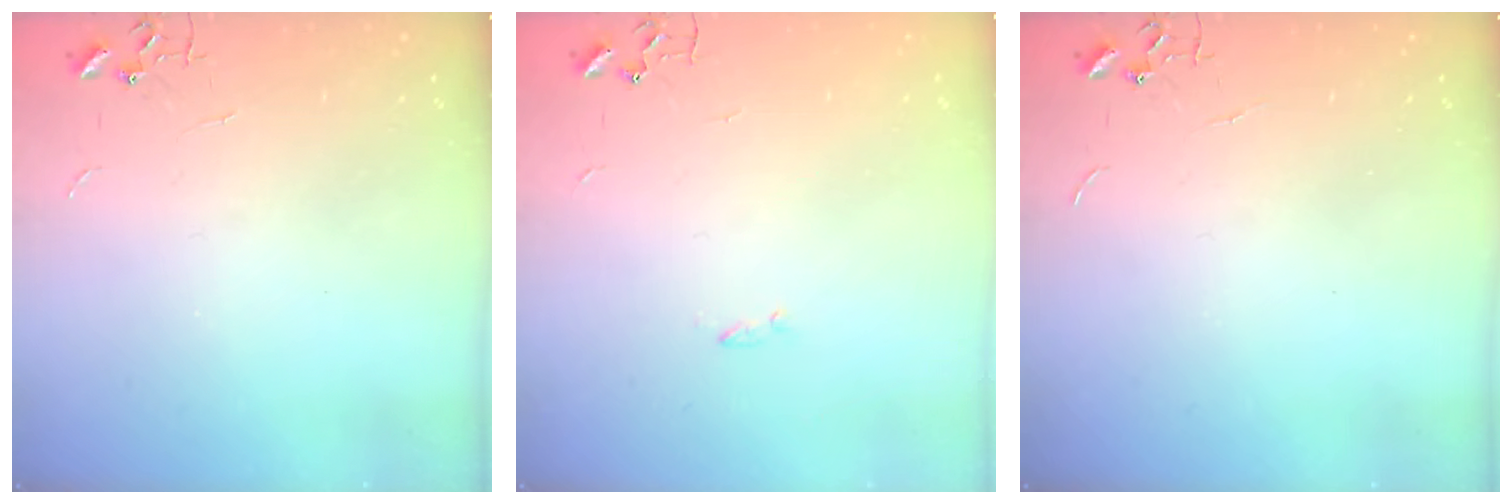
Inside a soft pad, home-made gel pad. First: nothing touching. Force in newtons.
{"total": 1.2, "press": 1.1, "slide": 0.3}
{"total": 0.0}